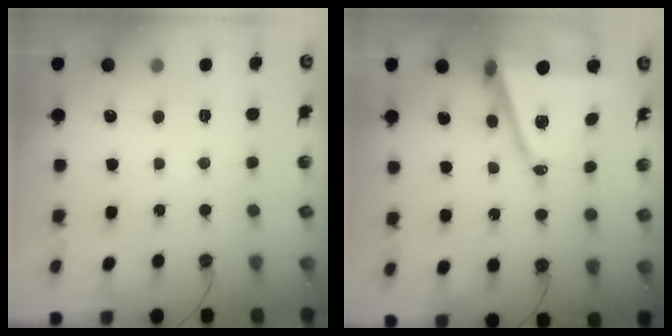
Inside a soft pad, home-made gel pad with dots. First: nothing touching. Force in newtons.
{"total": 12.1, "press": 11.4, "slide": 4.1}